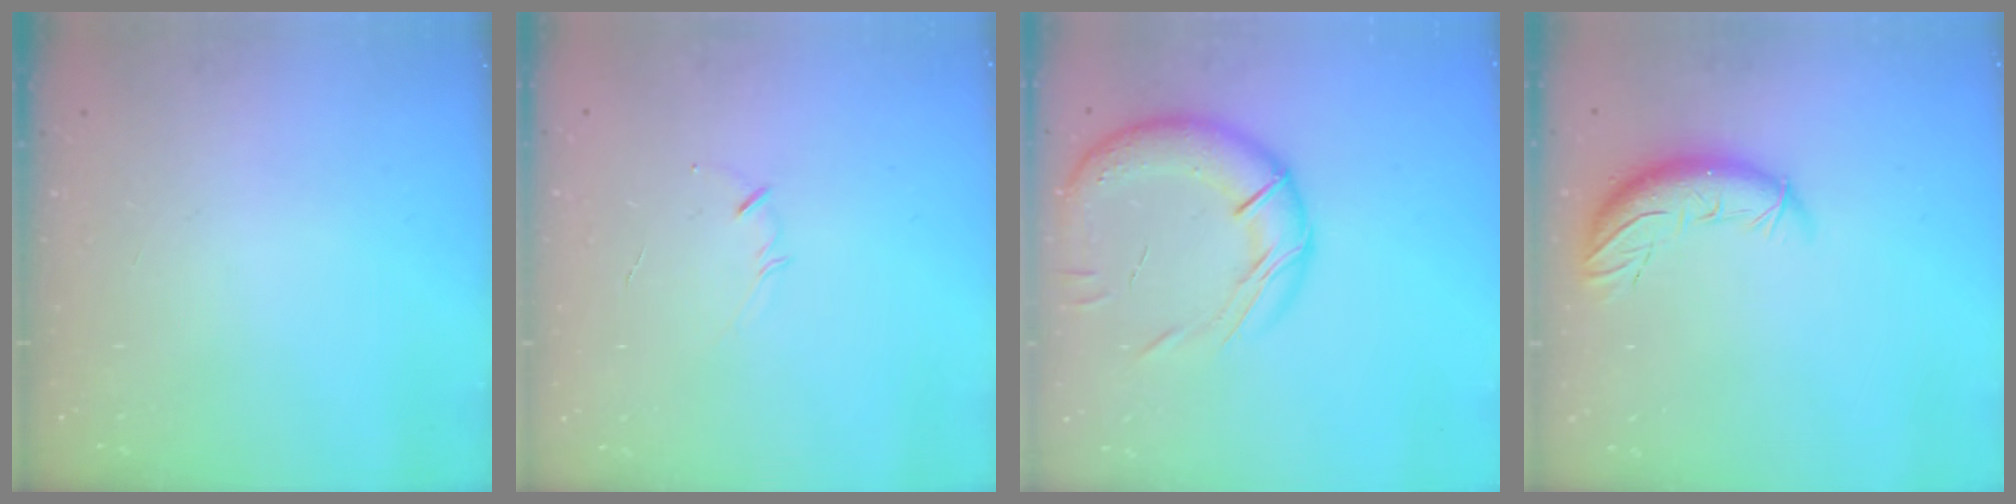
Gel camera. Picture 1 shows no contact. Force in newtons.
{"total": 2.4, "press": 2.3, "slide": 0.5}
{"total": 18.2, "press": 17.9, "slide": 3.6}
{"total": 10.8, "press": 10.4, "slide": 3.1}